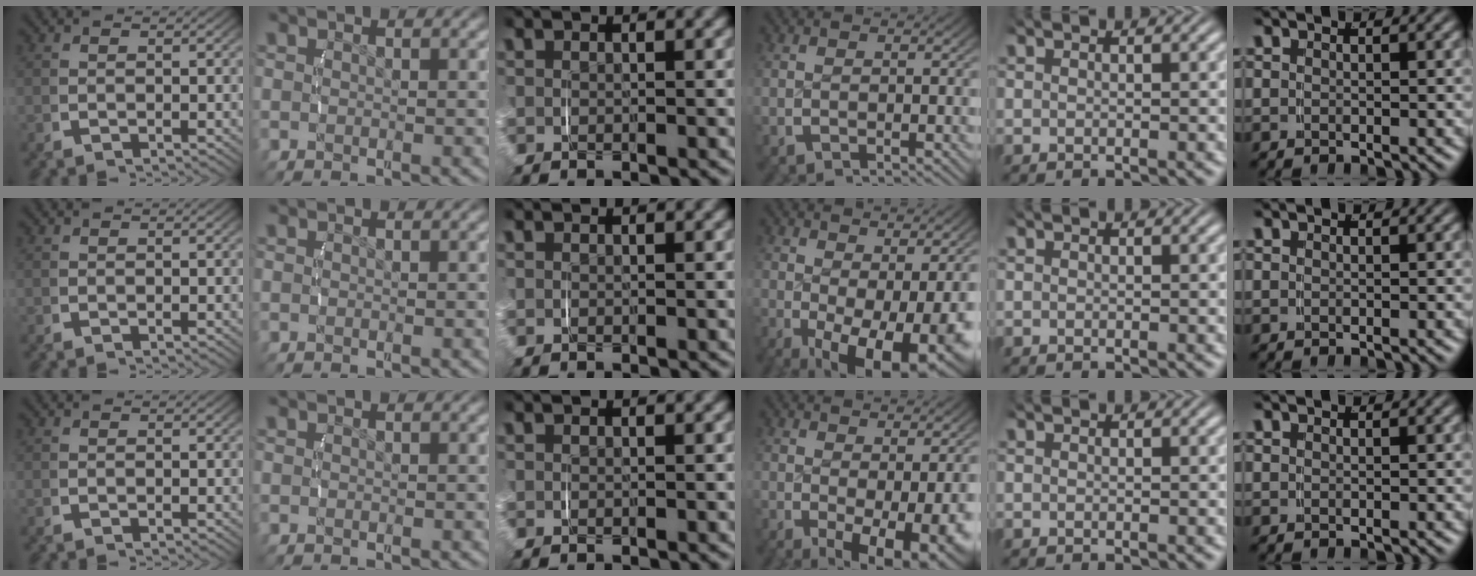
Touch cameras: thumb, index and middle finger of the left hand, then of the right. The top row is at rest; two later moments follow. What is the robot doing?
{"motion": "lift_and_place", "object": "glasses case"}